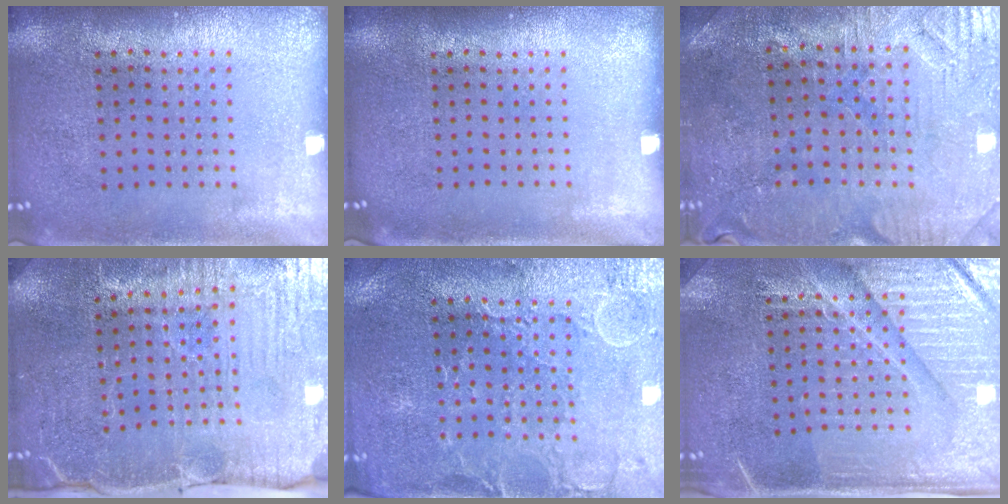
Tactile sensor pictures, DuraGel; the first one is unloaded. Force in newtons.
{"total": 0.0}
{"total": 1.2, "press": 1.1, "slide": 0.4}
{"total": 3.9, "press": 3.8, "slide": 0.8}
{"total": 0.8, "press": 0.7, "slide": 0.4}
{"total": 4.4, "press": 4.0, "slide": 2.0}